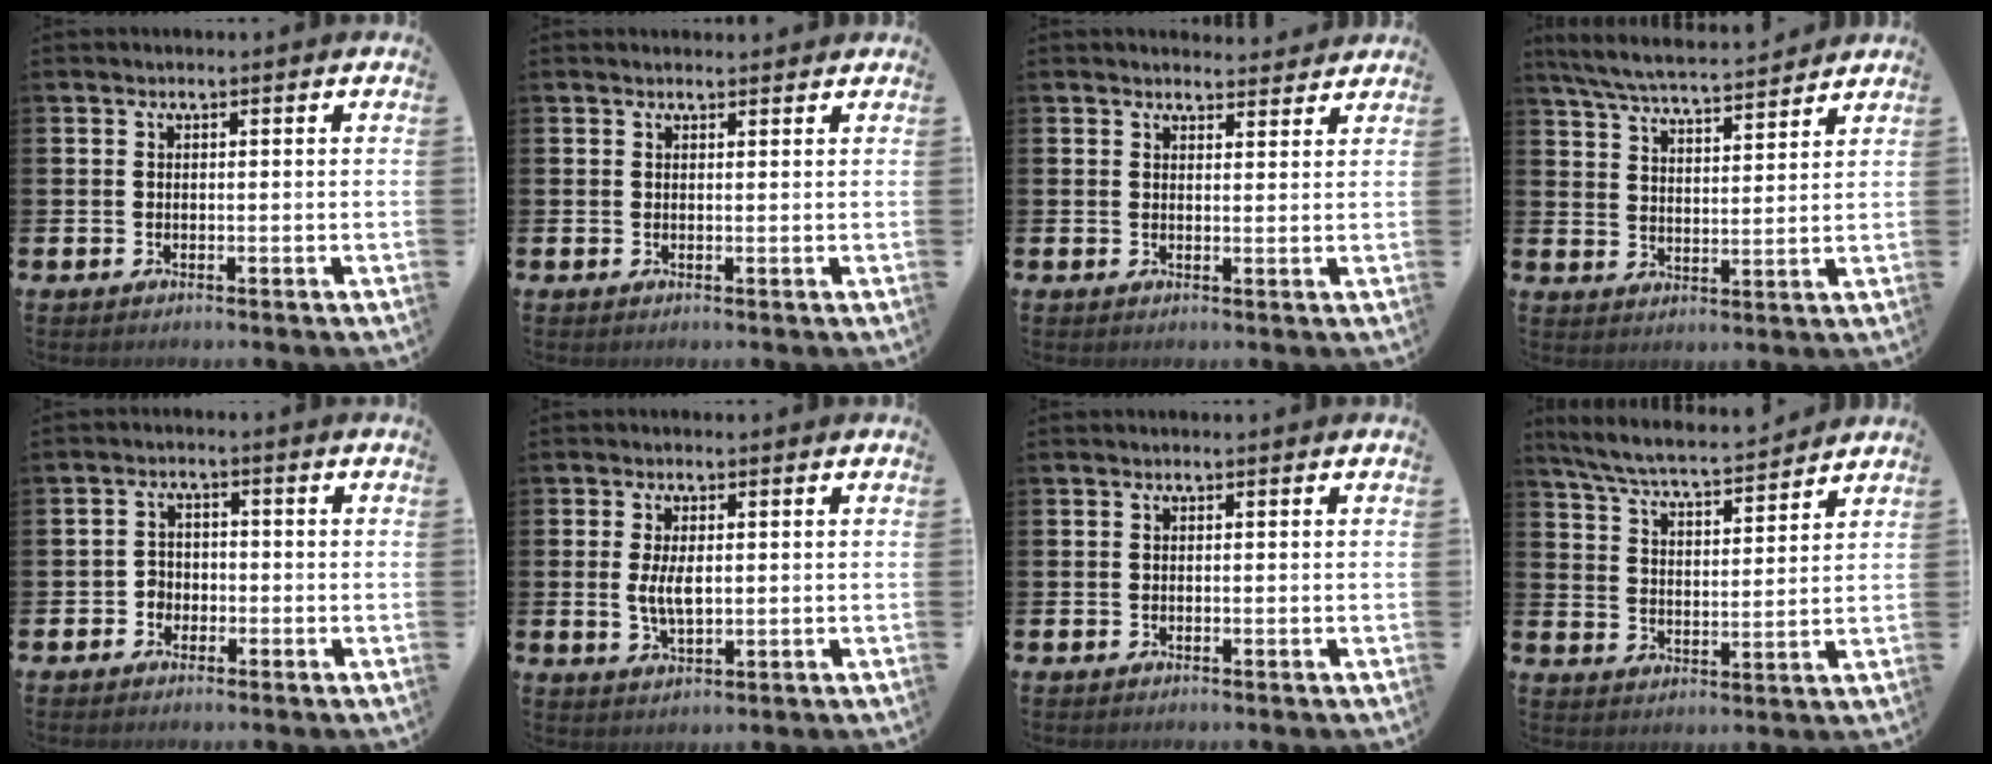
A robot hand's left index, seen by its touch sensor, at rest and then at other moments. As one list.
[{"total": 0.9, "force": [0.9, 0.3, 0.1], "torque": [0.006, -0.001, 0.014]}, {"total": 2.6, "force": [2.5, 0.6, -0.1], "torque": [0.006, -0.015, 0.044]}, {"total": 6.4, "force": [6.1, 0.5, 1.8], "torque": [-0.061, -0.034, 0.108]}, {"total": 2.5, "force": [-1.5, 1.9, 0.3], "torque": [-0.018, 0.008, -0.034]}, {"total": 4.1, "force": [0.5, 1.9, 3.5], "torque": [-0.061, 0.001, 0.005]}, {"total": 0.0}, {"total": 6.6, "force": [6.3, 0.5, 2.0], "torque": [-0.066, -0.041, 0.108]}]